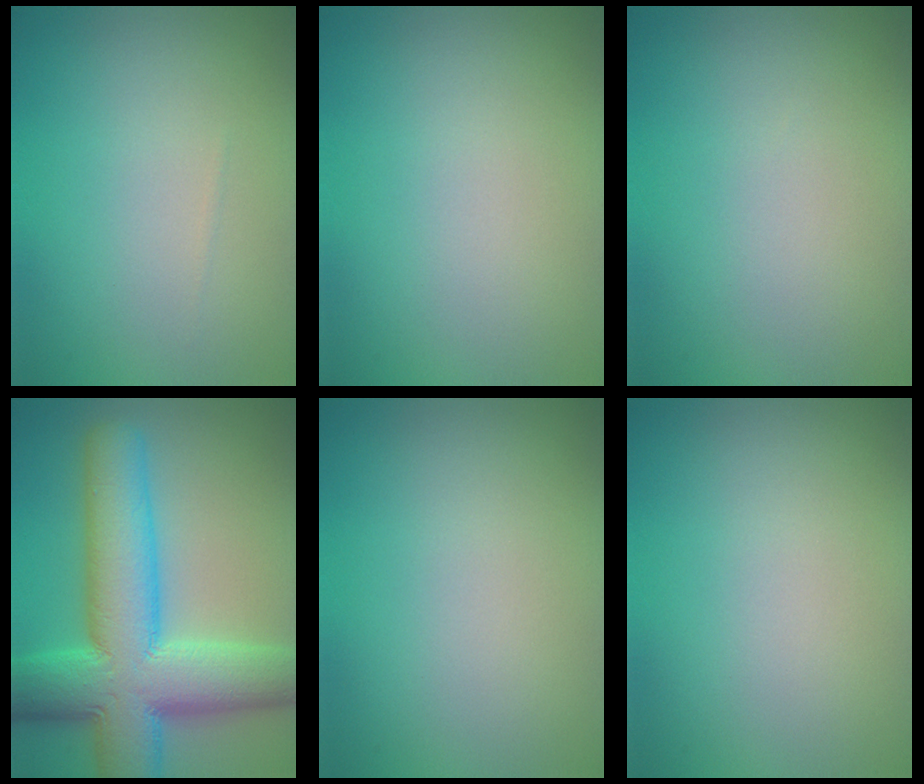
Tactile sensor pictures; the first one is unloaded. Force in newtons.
{"total": 0.0}
{"total": 0.0}
{"total": 12.9, "press": 12.9, "slide": 0.4}
{"total": 0.0}
{"total": 0.0}